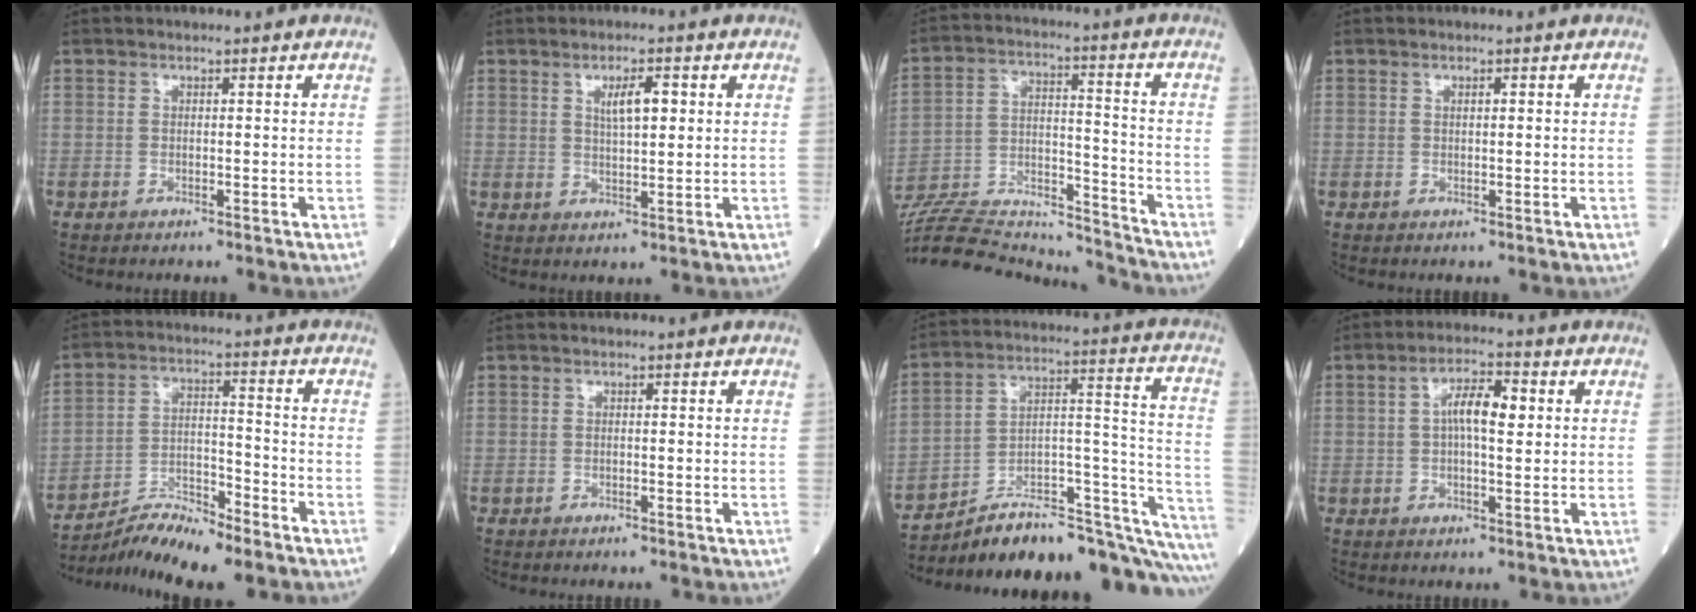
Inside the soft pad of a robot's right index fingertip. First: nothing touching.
{"total": 4.4, "force": [1.5, 1.1, 4.0], "torque": [-0.069, 0.003, 0.027]}
{"total": 23.5, "force": [-22.4, 3.6, 6.2], "torque": [-0.151, 0.005, -0.353]}
{"total": 0.7, "force": [0.2, 0.1, 0.6], "torque": [-0.013, 0.000, 0.004]}
{"total": 7.8, "force": [-7.2, 0.5, 2.8], "torque": [-0.055, 0.008, -0.127]}
{"total": 0.0}
{"total": 24.5, "force": [-20.7, 5.2, 12.1], "torque": [-0.102, 0.053, -0.299]}
{"total": 6.0, "force": [1.1, 1.8, 5.6], "torque": [-0.102, 0.015, 0.017]}